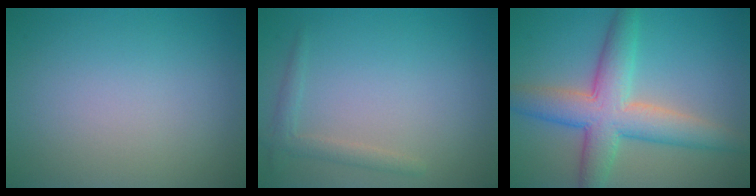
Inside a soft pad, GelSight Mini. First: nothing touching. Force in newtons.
{"total": 1.5, "press": 1.5, "slide": 0.1}
{"total": 7.2, "press": 7.2, "slide": 0.4}